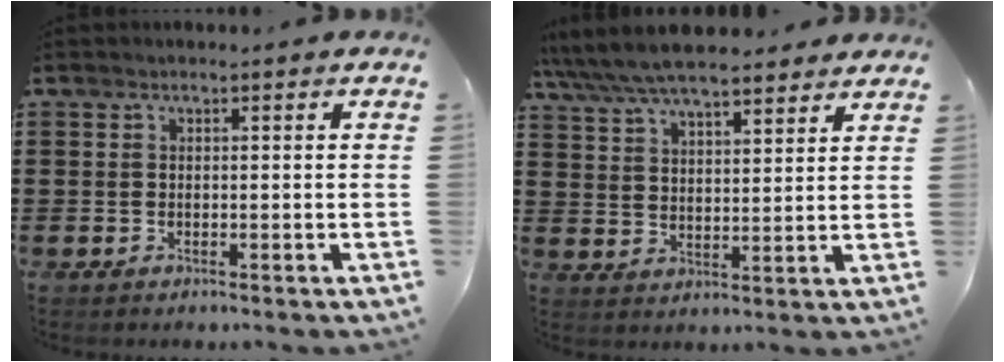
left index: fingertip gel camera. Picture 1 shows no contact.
{"total": 7.4, "force": [6.8, 1.4, 2.5], "torque": [-0.074, -0.022, 0.124]}